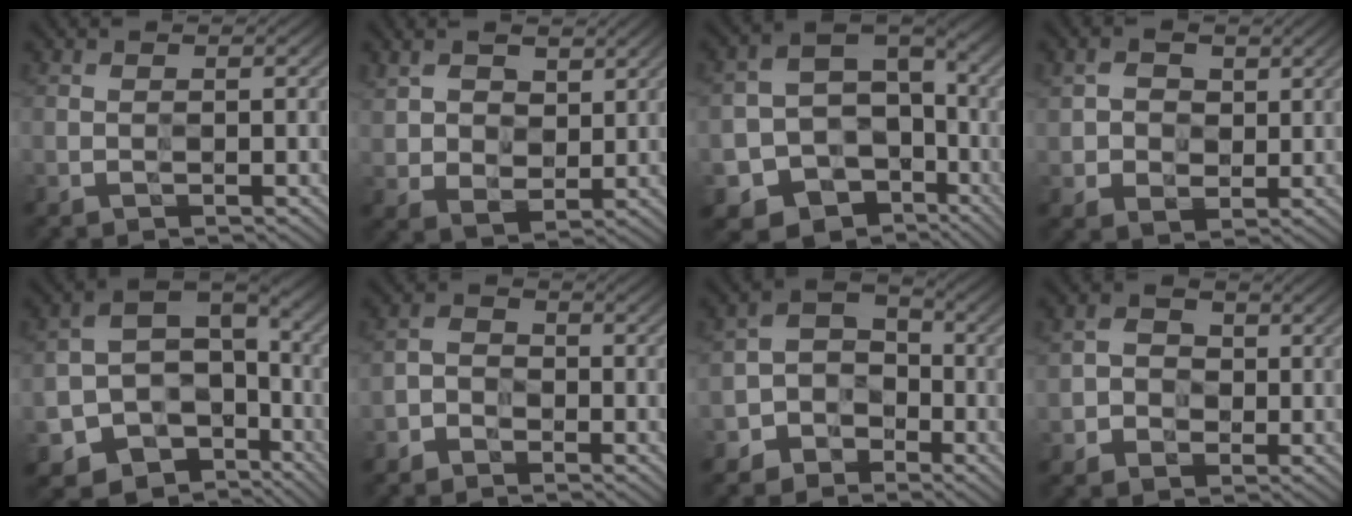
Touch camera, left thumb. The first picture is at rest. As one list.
[{"total": 7.1, "force": [3.5, 4.8, 3.9], "torque": [-0.115, 0.000, 0.069]}, {"total": 13.8, "force": [-5.2, 10.9, 6.6], "torque": [-0.111, -0.033, -0.077]}, {"total": 4.3, "force": [1.1, 3.7, 1.8], "torque": [-0.053, -0.008, 0.019]}, {"total": 12.8, "force": [-5.5, 9.4, 6.7], "torque": [-0.114, -0.047, -0.080]}, {"total": 2.6, "force": [-1.8, 1.8, 0.5], "torque": [-0.002, 0.000, -0.049]}, {"total": 5.8, "force": [-3.3, 4.6, 1.6], "torque": [-0.025, 0.000, -0.074]}, {"total": 3.4, "force": [-0.6, 3.2, 1.0], "torque": [-0.012, -0.005, -0.024]}]